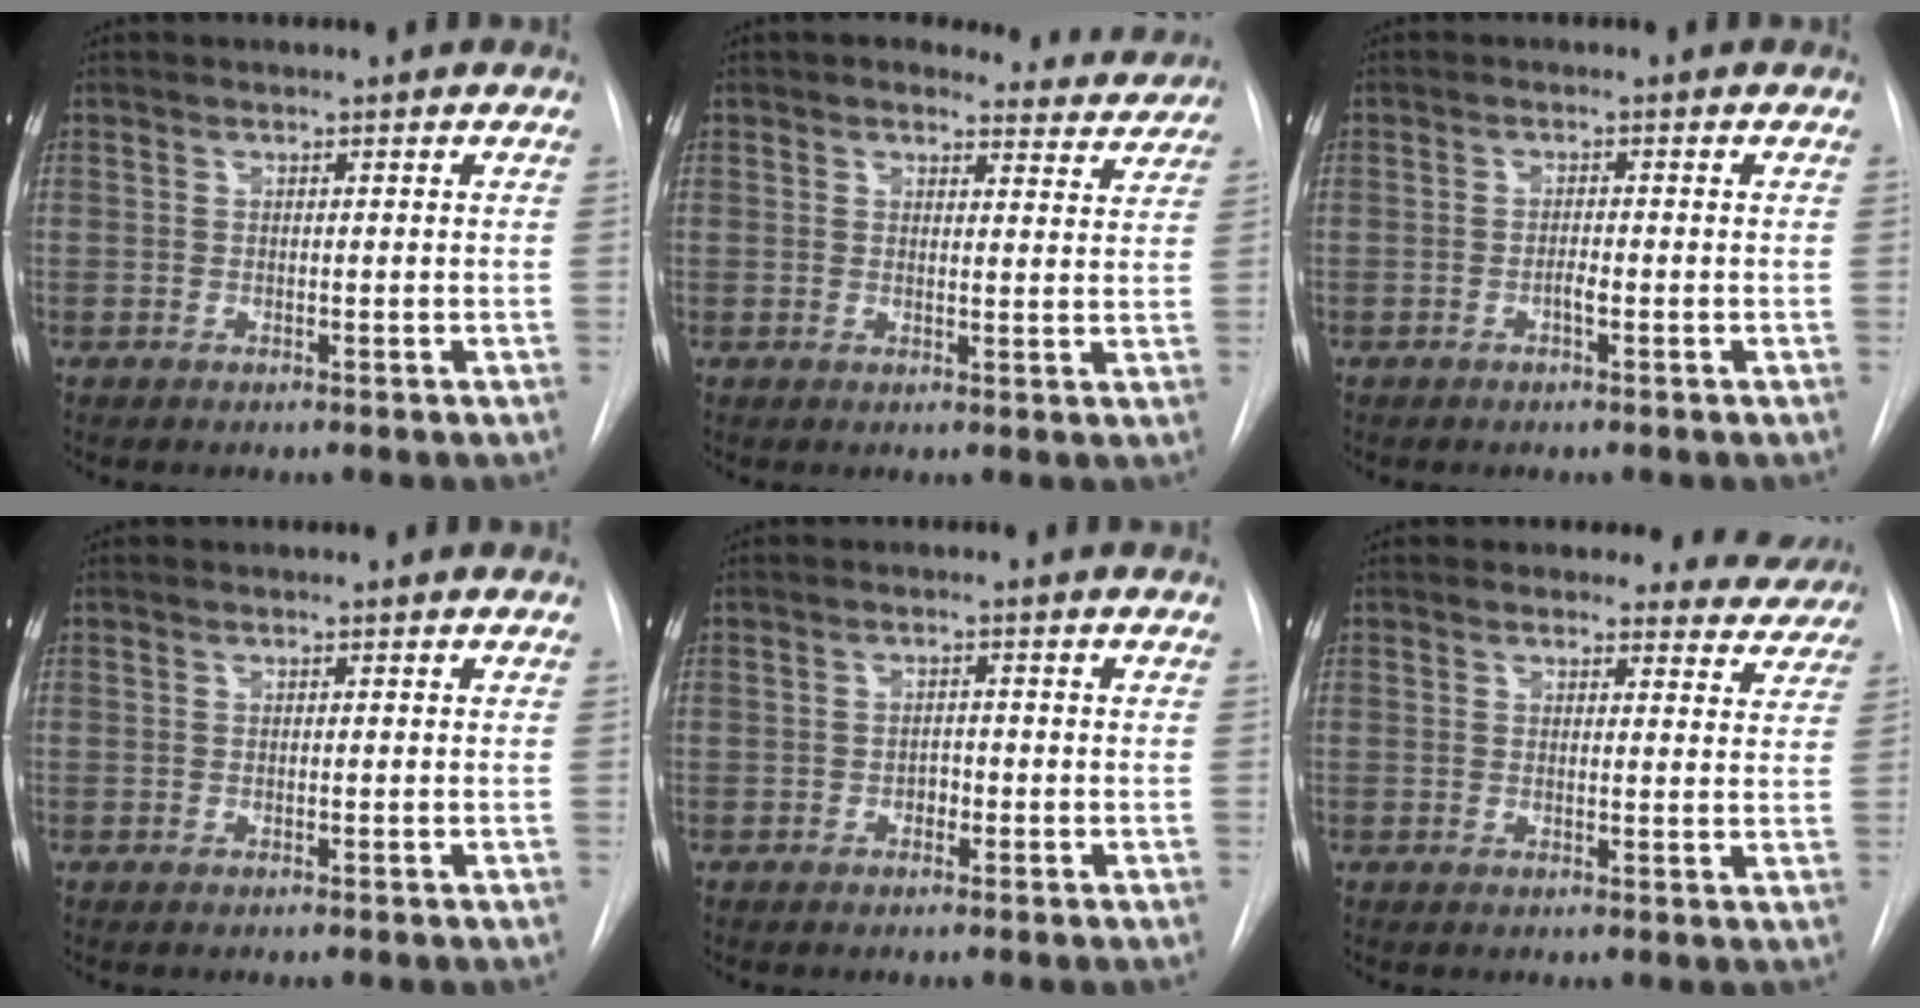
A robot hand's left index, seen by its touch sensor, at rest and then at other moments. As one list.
[{"total": 10.6, "force": [9.8, 3.1, 3.0], "torque": [-0.010, -0.021, 0.096]}, {"total": 1.3, "force": [-0.7, 0.2, 1.1], "torque": [-0.020, -0.001, -0.013]}, {"total": 0.0}, {"total": 1.4, "force": [-0.7, 0.9, 0.8], "torque": [-0.008, 0.002, -0.012]}, {"total": 6.7, "force": [6.2, 2.5, -0.7], "torque": [0.043, -0.024, 0.038]}]